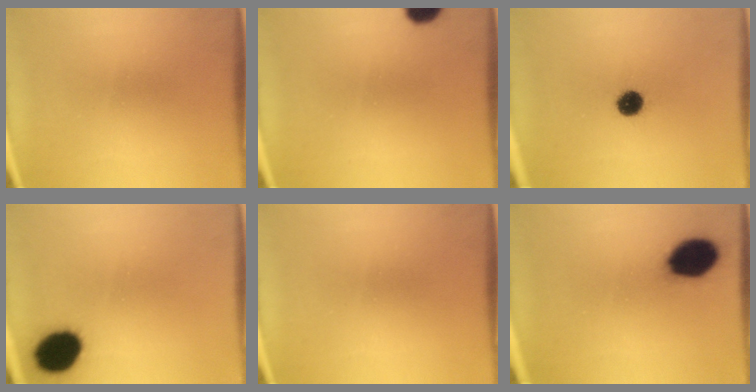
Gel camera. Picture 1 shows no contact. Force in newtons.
{"total": 6.6}
{"total": 5.6}
{"total": 11.0}
{"total": 0.0}
{"total": 13.2}